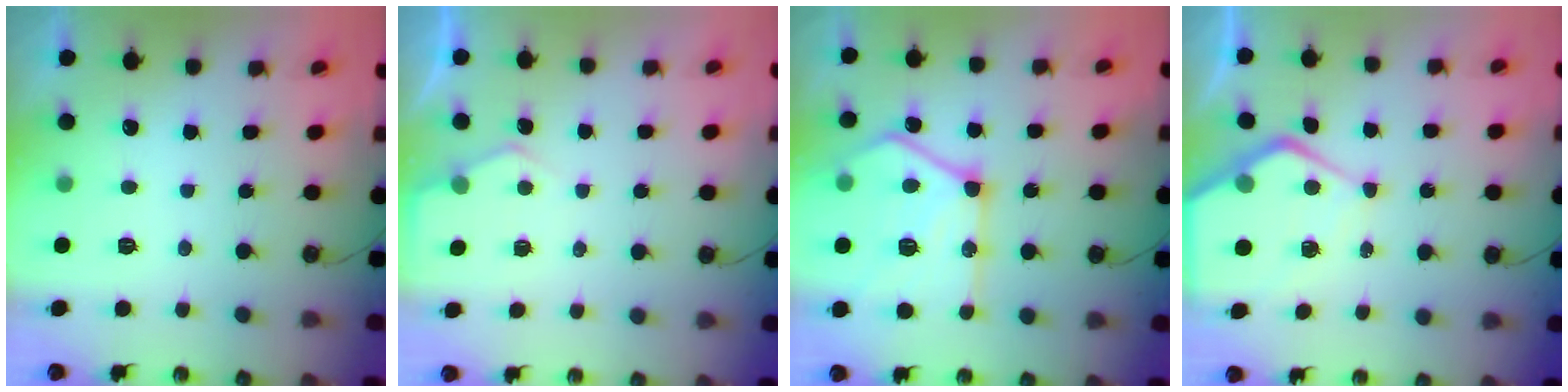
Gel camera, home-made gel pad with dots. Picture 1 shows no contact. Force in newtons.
{"total": 4.3, "press": 4.3, "slide": 0.5}
{"total": 21.9, "press": 21.8, "slide": 2.0}
{"total": 8.9, "press": 8.9, "slide": 1.1}